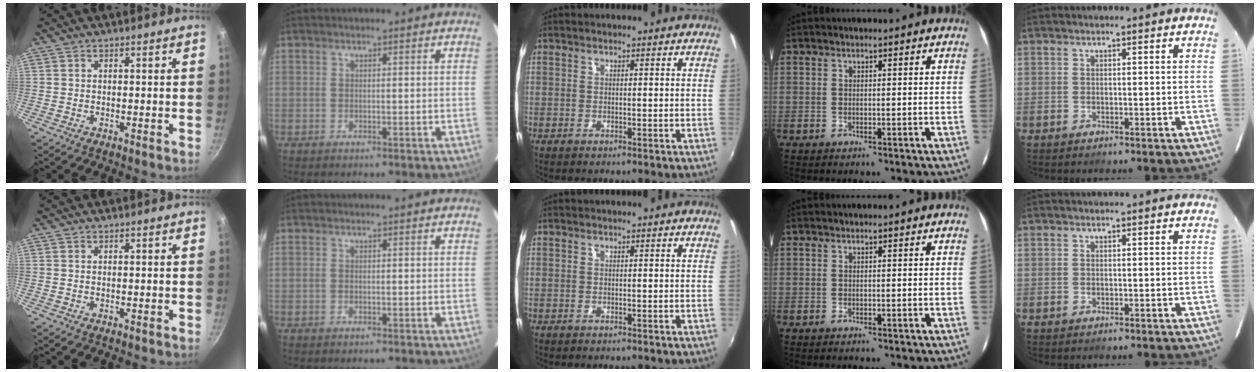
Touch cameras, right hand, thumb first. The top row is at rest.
{}